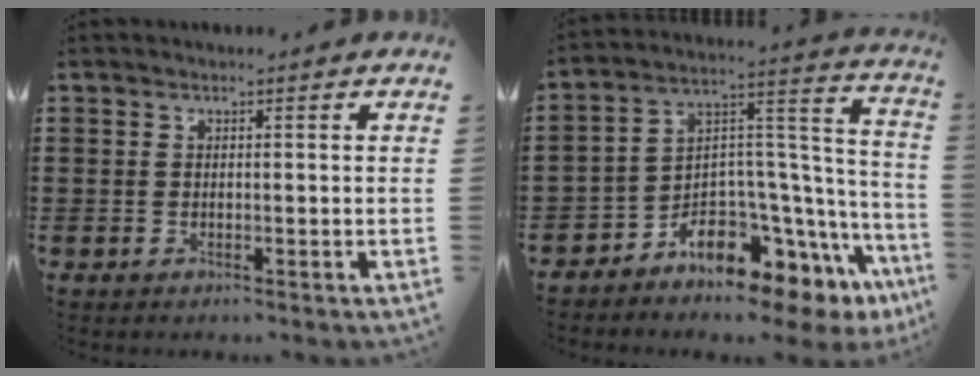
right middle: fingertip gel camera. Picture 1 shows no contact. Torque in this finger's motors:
{"motor_torque": [1.71, 0.41, 0.32, 0.17]}